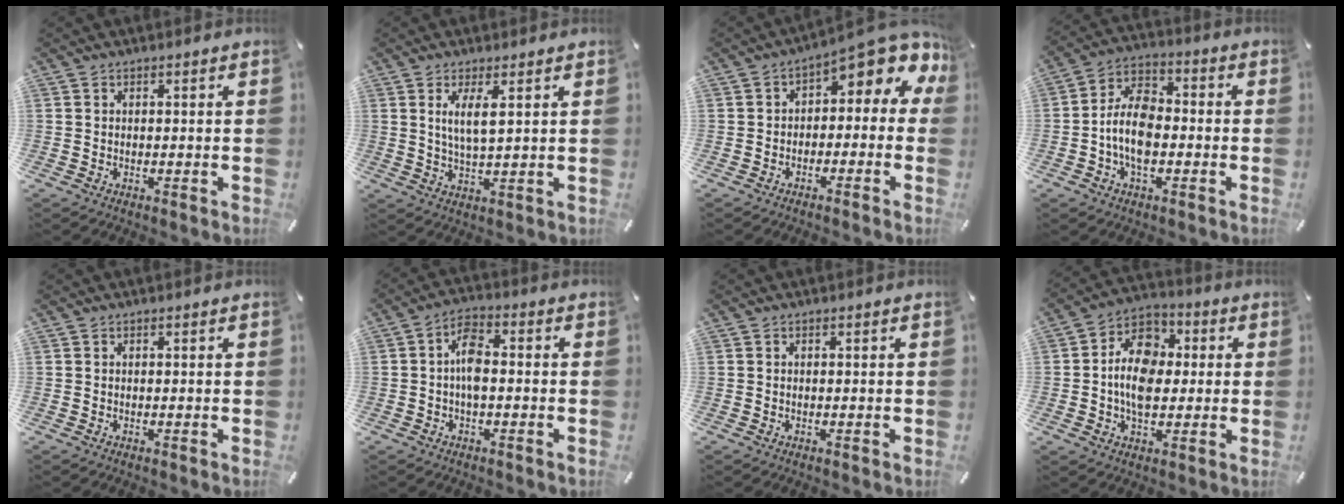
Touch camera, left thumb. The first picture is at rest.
{"total": 5.9, "force": [2.3, 1.6, 5.1], "torque": [-0.092, -0.006, 0.036]}
{"total": 6.4, "force": [3.4, 3.1, 4.5], "torque": [-0.064, -0.036, 0.054]}
{"total": 10.4, "force": [-2.7, 6.3, 7.8], "torque": [-0.160, 0.016, -0.048]}
{"total": 0.0}
{"total": 6.3, "force": [-0.6, 3.1, 5.5], "torque": [-0.111, 0.012, -0.012]}
{"total": 0.0}
{"total": 12.5, "force": [-0.8, 9.3, 8.3], "torque": [-0.156, 0.016, -0.016]}